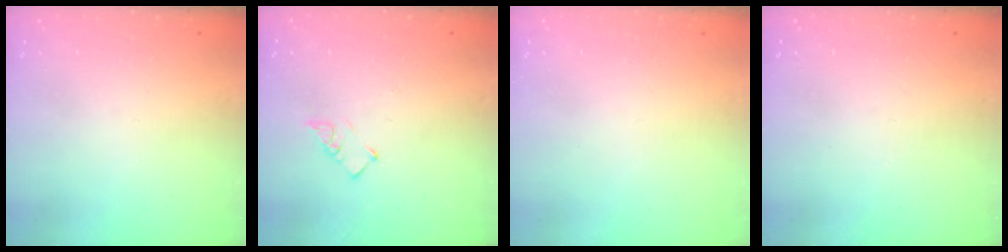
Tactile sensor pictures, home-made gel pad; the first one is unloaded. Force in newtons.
{"total": 3.2, "press": 3.2, "slide": 0.6}
{"total": 1.6, "press": 1.5, "slide": 0.1}
{"total": 0.0}